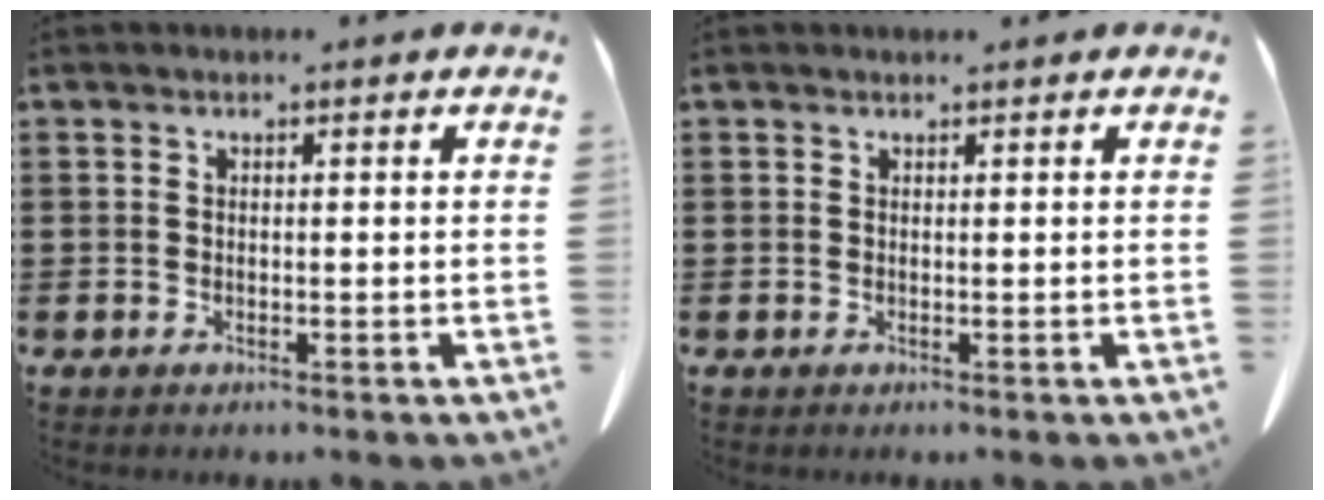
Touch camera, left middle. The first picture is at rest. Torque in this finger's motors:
{"motor_torque": [0.20, 0.02, -0.01, 0.01]}